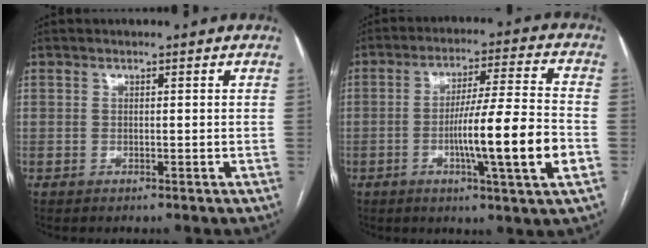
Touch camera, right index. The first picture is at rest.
{"total": 14.0, "force": [-3.6, -0.6, 13.5], "torque": [-0.226, -0.006, -0.064]}